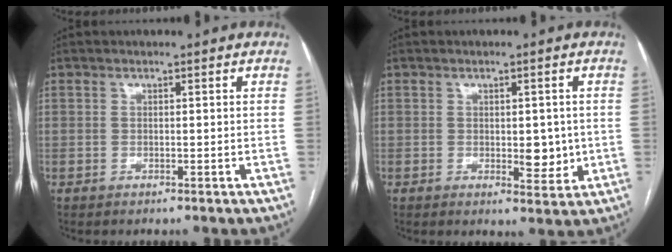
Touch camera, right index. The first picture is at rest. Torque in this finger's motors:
{"motor_torque": [0.15, 0.24, -0.05, 0.00]}